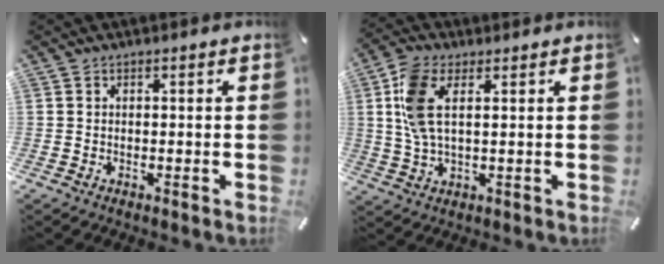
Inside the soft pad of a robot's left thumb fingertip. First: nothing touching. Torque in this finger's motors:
{"motor_torque": [0.99, 0.93, 0.96, -0.84, 0.14]}